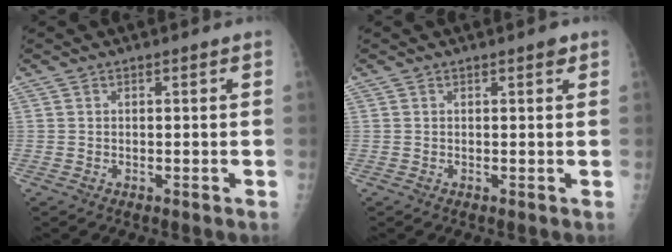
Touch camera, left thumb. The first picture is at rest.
{"total": 1.2, "force": [0.7, 0.5, 0.8], "torque": [-0.006, -0.001, 0.006]}